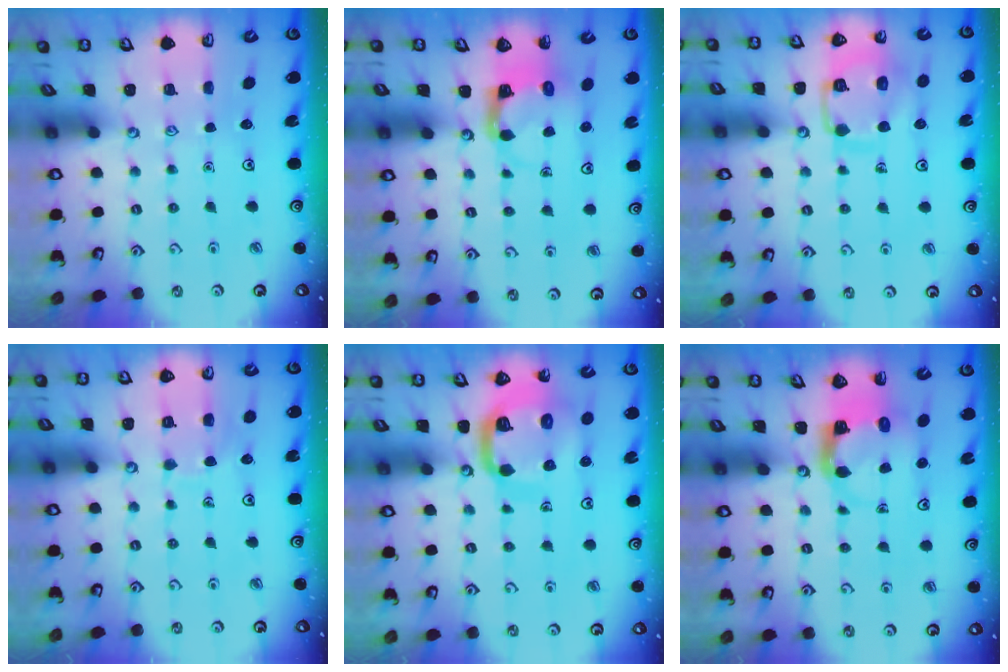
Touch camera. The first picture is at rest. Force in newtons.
{"total": 4.6, "press": 4.6, "slide": 0.1}
{"total": 13.2, "press": 13.1, "slide": 1.4}
{"total": 6.7, "press": 6.6, "slide": 0.7}
{"total": 12.0, "press": 11.9, "slide": 1.4}
{"total": 4.0, "press": 4.0, "slide": 0.2}